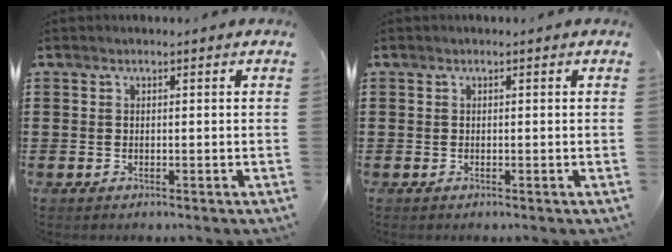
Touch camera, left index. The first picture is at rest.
{"total": 0.0}